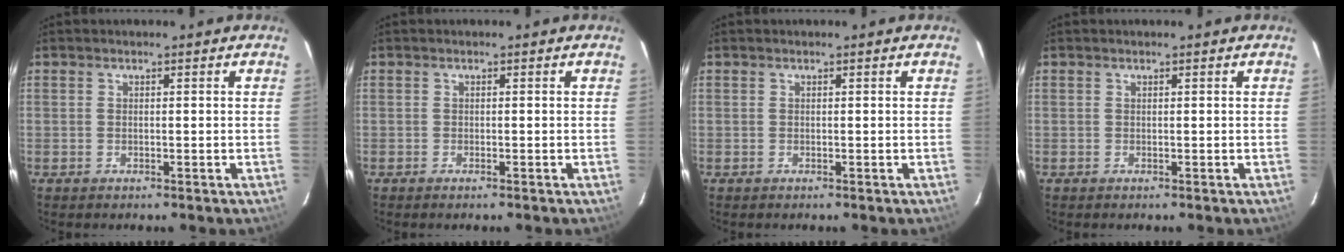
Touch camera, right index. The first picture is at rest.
{"total": 0.6, "force": [-0.5, 0.0, 0.3], "torque": [-0.006, 0.000, -0.009]}
{"total": 0.0}
{"total": 0.0}